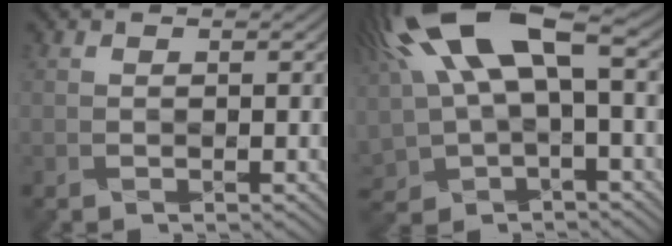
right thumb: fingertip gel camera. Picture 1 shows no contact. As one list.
[{"total": 14.9, "force": [4.3, 7.1, 12.4], "torque": [-0.299, 0.010, 0.090]}]